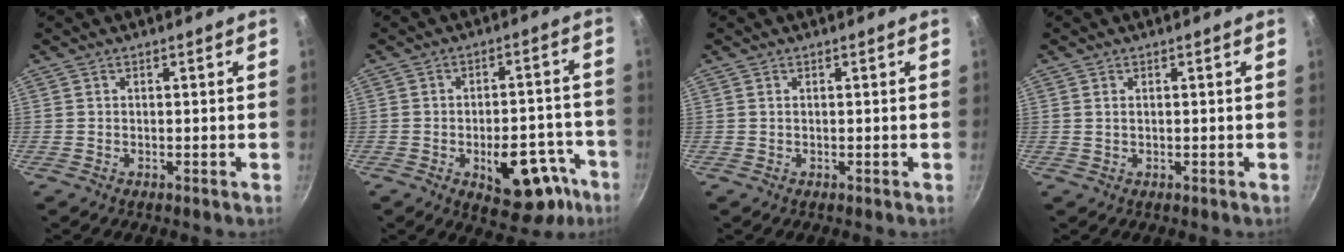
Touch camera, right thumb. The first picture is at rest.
{"total": 15.1, "force": [-6.6, 8.1, 11.0], "torque": [-0.084, 0.043, -0.076]}
{"total": 0.0}
{"total": 0.8, "force": [0.2, 0.5, 0.6], "torque": [-0.011, 0.001, 0.004]}